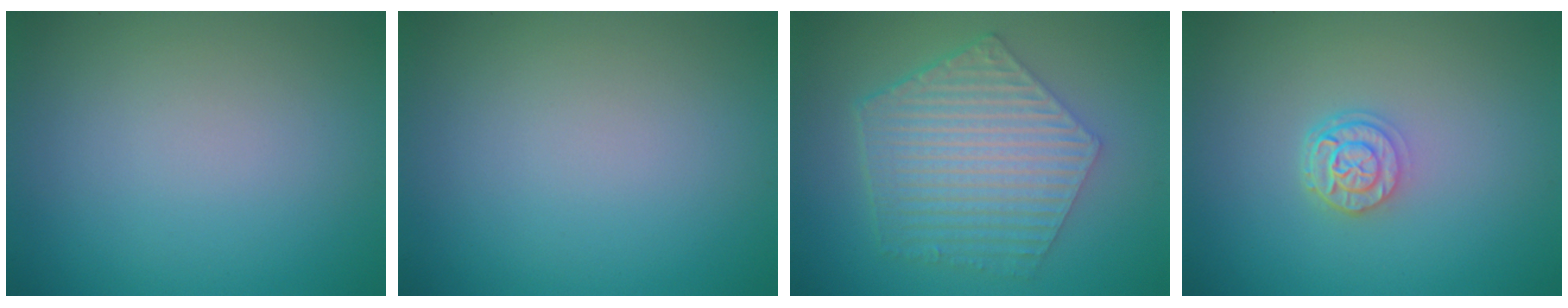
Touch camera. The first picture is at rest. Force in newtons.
{"total": 0.0}
{"total": 6.6, "press": 4.7, "slide": 4.6}
{"total": 2.6, "press": 2.1, "slide": 1.5}